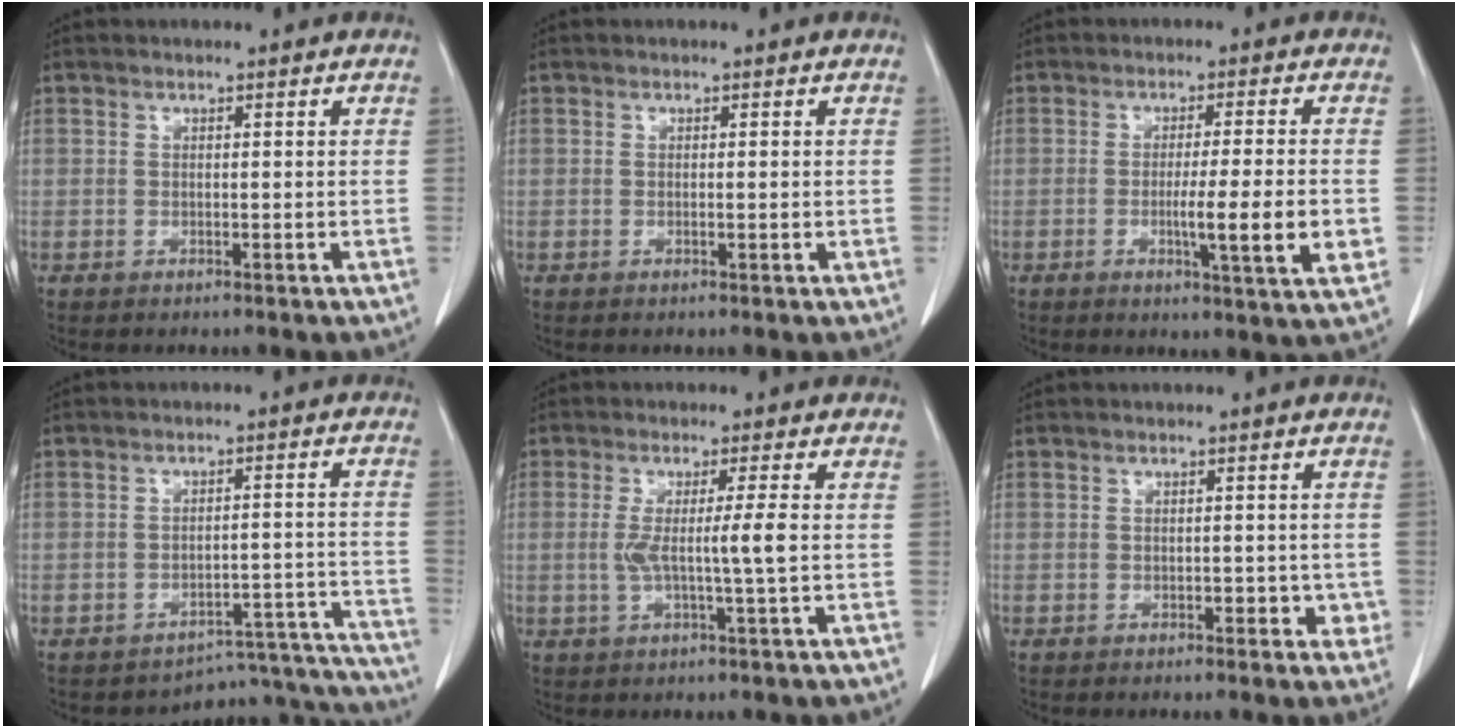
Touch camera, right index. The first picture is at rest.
{"total": 0.9, "force": [-0.1, 0.1, 0.8], "torque": [-0.016, -0.003, -0.001]}
{"total": 9.0, "force": [-1.7, -0.3, 8.9], "torque": [-0.133, -0.018, -0.030]}
{"total": 13.3, "force": [-12.9, 3.1, -0.5], "torque": [0.036, 0.061, -0.155]}
{"total": 5.2, "force": [-0.2, -0.9, 5.2], "torque": [-0.092, -0.006, -0.002]}
{"total": 2.7, "force": [-0.8, 1.7, 1.9], "torque": [-0.011, 0.007, -0.006]}